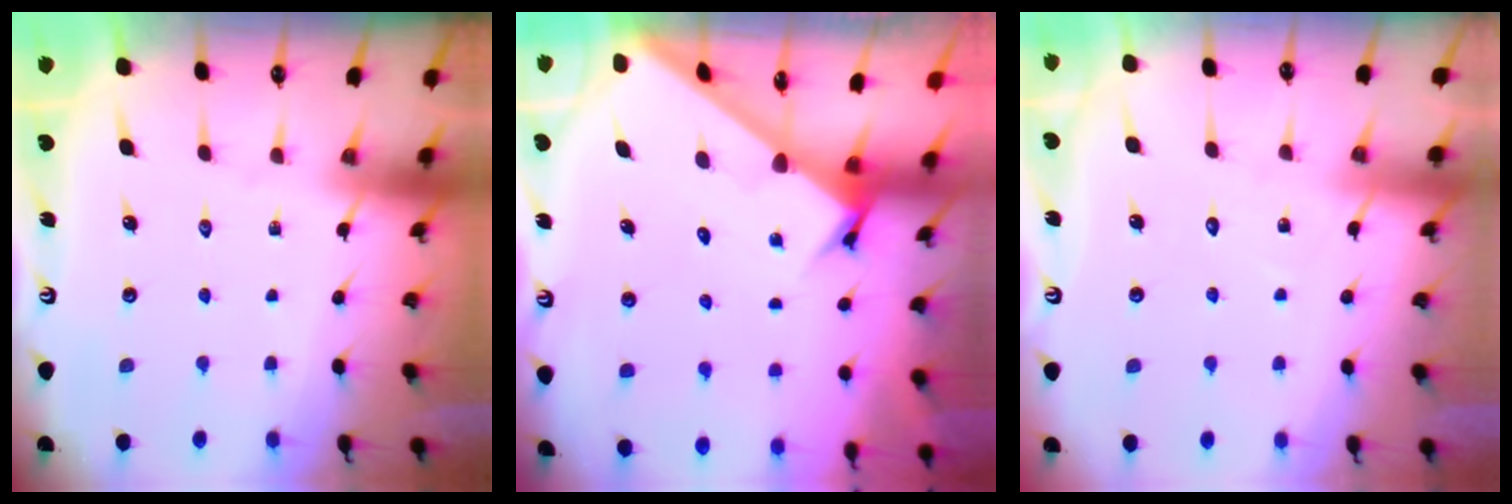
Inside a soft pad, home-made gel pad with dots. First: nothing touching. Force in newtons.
{"total": 2.4, "press": 2.4, "slide": 0.2}
{"total": 4.9, "press": 4.8, "slide": 0.5}